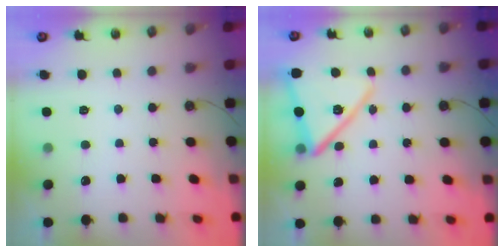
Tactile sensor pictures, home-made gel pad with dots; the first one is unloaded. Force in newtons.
{"total": 15.7, "press": 15.6, "slide": 1.0}